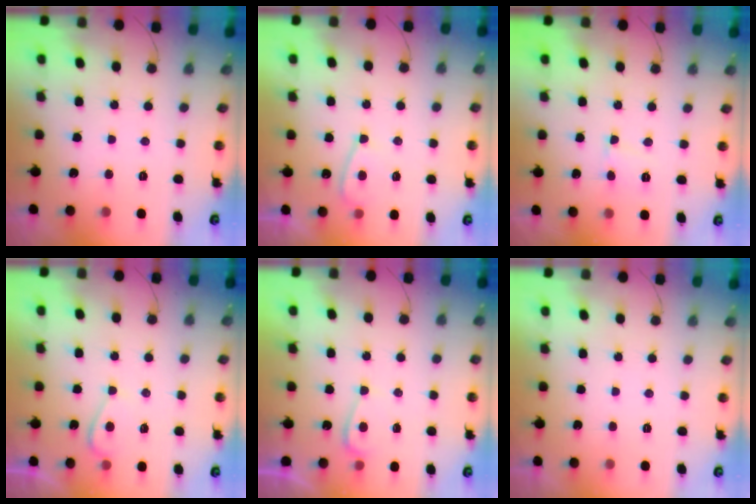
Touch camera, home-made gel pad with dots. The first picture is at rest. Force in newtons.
{"total": 4.5, "press": 4.4, "slide": 0.6}
{"total": 3.6, "press": 3.6, "slide": 0.3}
{"total": 4.0, "press": 3.9, "slide": 0.6}
{"total": 3.3, "press": 3.2, "slide": 0.5}
{"total": 2.2, "press": 2.2, "slide": 0.3}